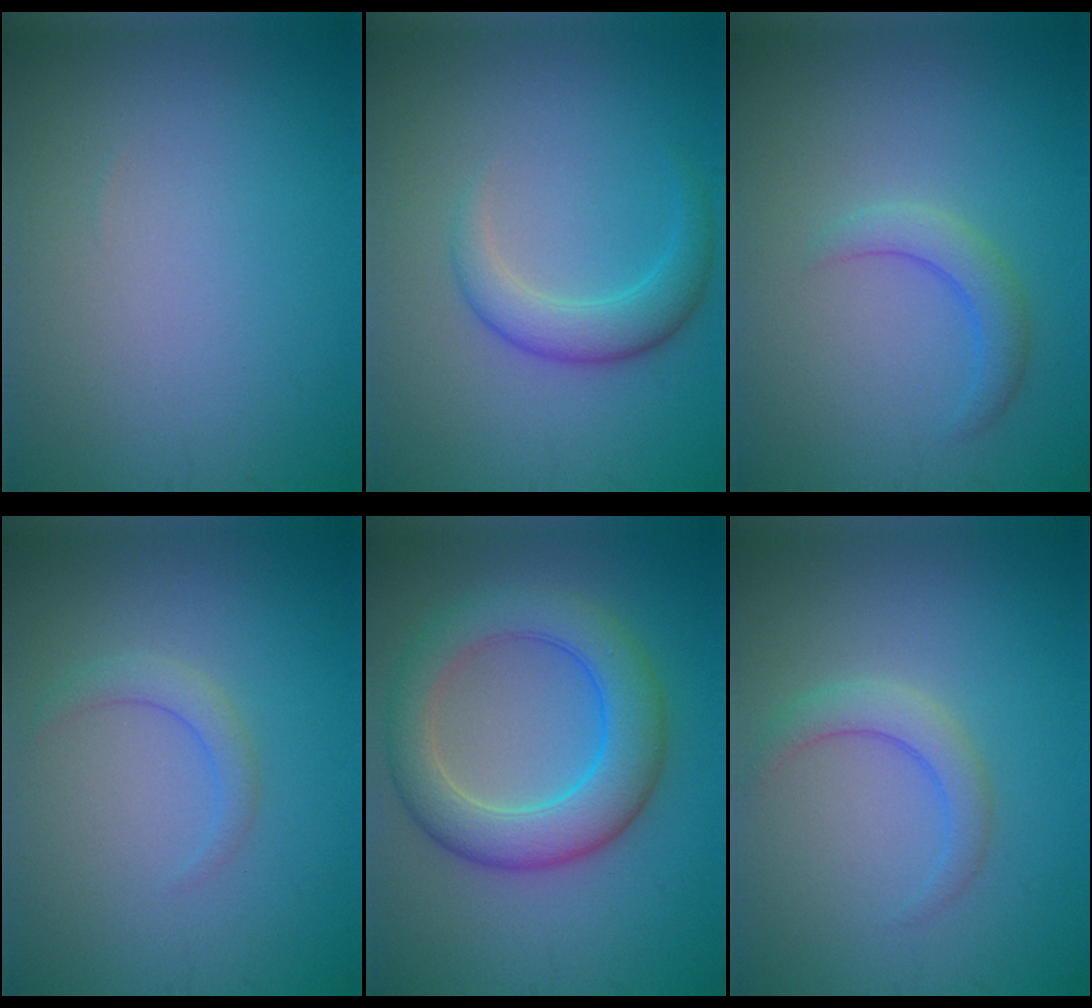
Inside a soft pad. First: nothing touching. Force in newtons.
{"total": 3.2, "press": 3.2, "slide": 0.1}
{"total": 2.3, "press": 2.2, "slide": 0.2}
{"total": 1.6, "press": 1.6, "slide": 0.1}
{"total": 6.8, "press": 6.8, "slide": 0.0}
{"total": 2.3, "press": 2.3, "slide": 0.0}